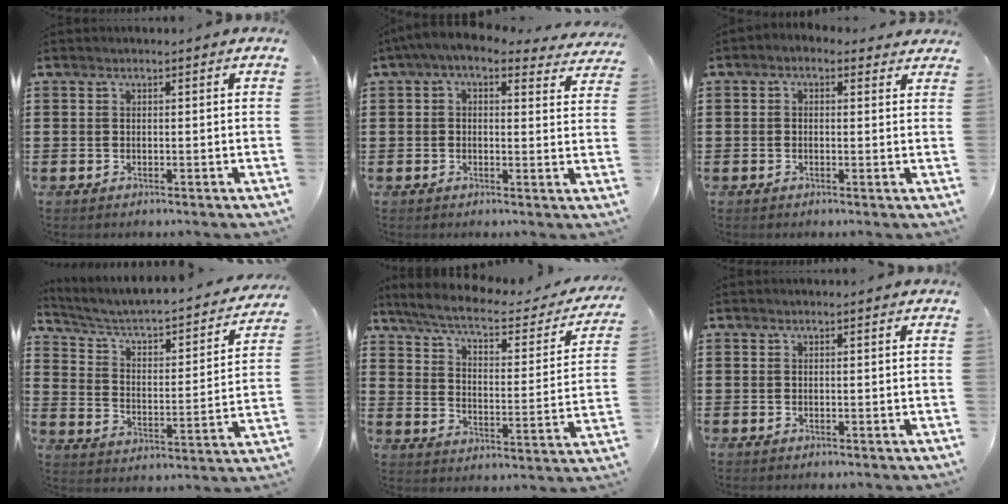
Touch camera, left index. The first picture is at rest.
{"total": 4.0, "force": [2.8, 1.1, 2.7], "torque": [-0.061, -0.009, 0.048]}
{"total": 1.1, "force": [0.1, 0.9, 0.7], "torque": [-0.016, 0.006, 0.000]}
{"total": 3.3, "force": [2.6, 1.1, 1.7], "torque": [-0.052, -0.029, 0.031]}
{"total": 5.8, "force": [4.8, 0.8, 3.2], "torque": [-0.084, -0.030, 0.076]}
{"total": 0.0}